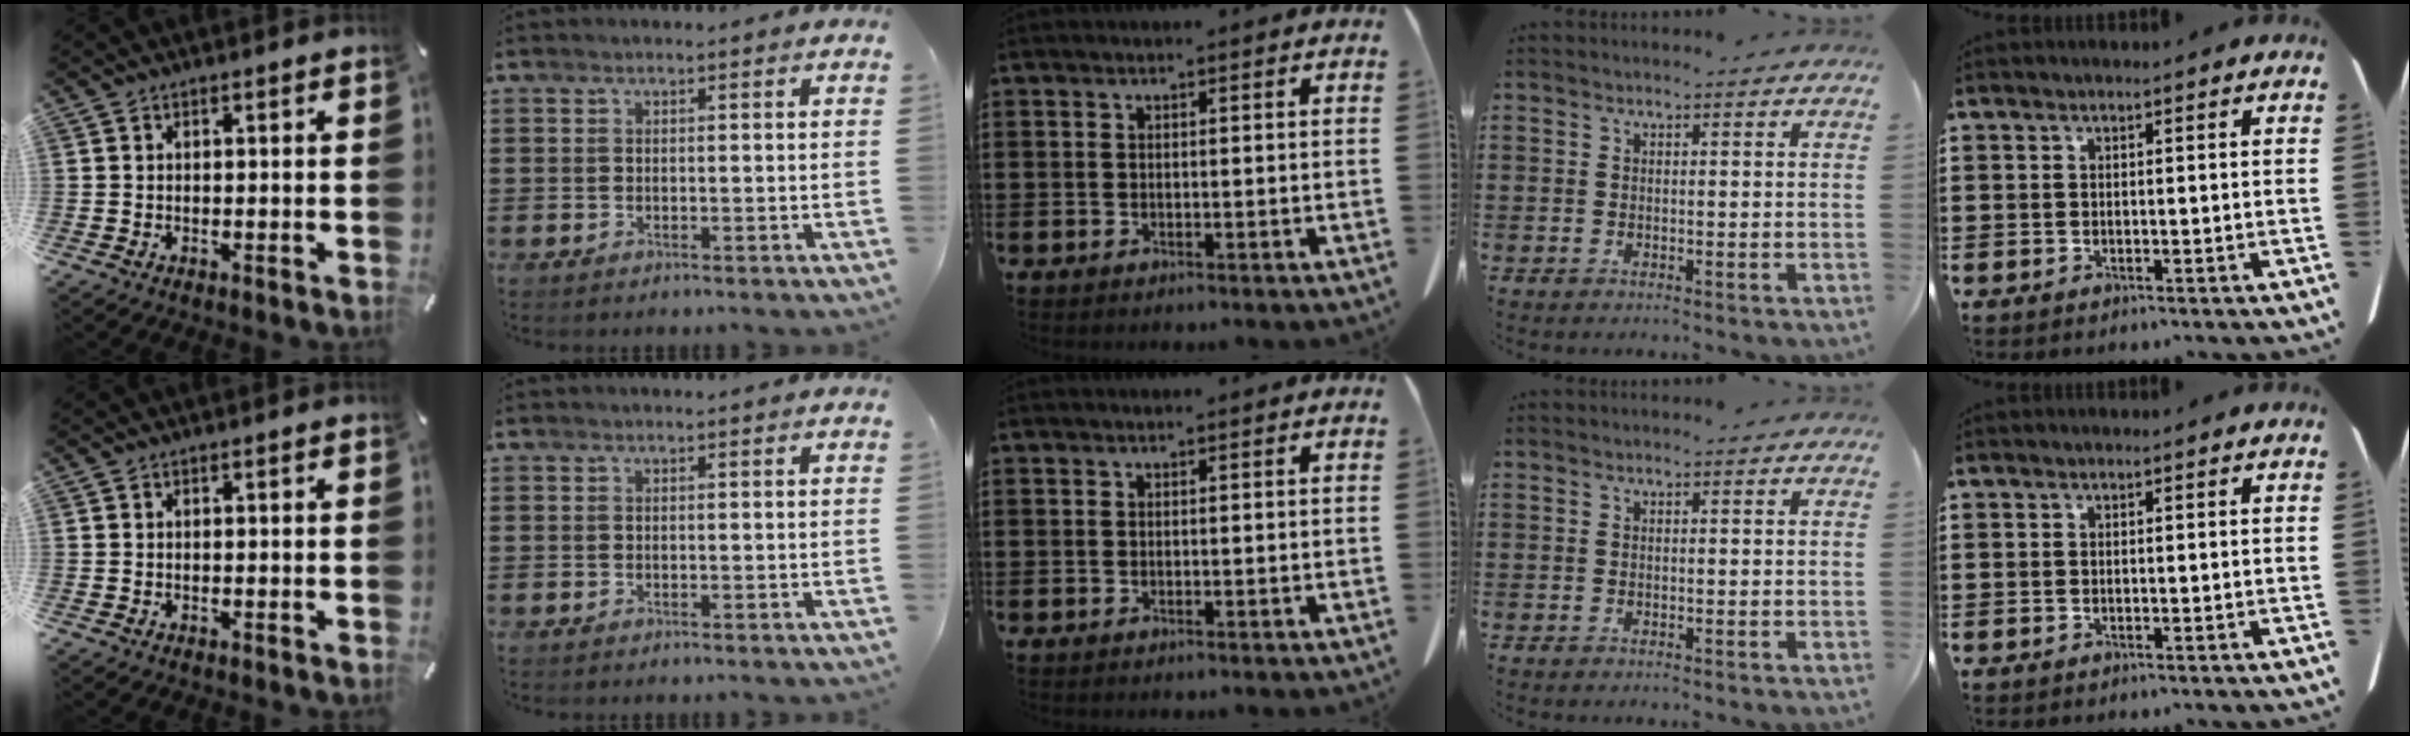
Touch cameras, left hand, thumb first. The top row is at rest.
{}